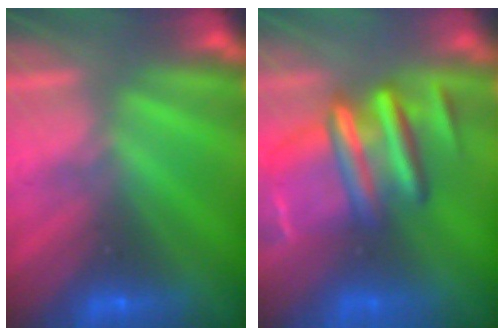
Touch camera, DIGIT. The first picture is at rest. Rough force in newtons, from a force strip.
{"total": 7.9}